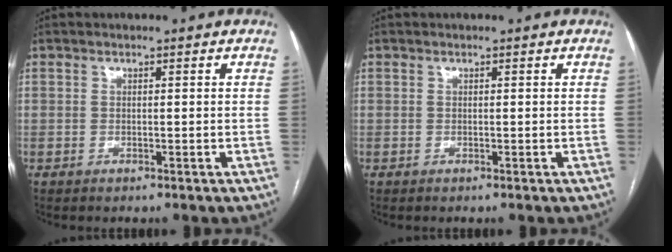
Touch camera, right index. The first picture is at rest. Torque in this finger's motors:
{"motor_torque": [0.00, 0.00, 0.00, 0.00]}